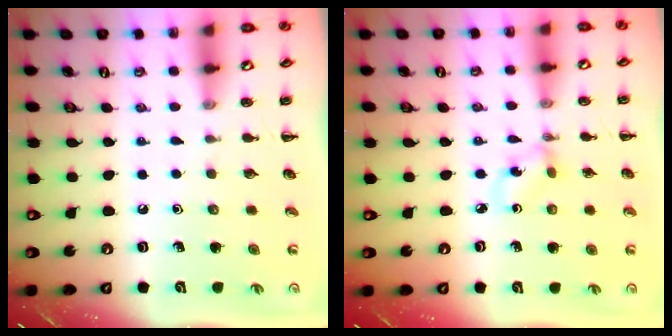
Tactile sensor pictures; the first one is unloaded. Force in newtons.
{"total": 1.6, "press": 1.4, "slide": 0.6}